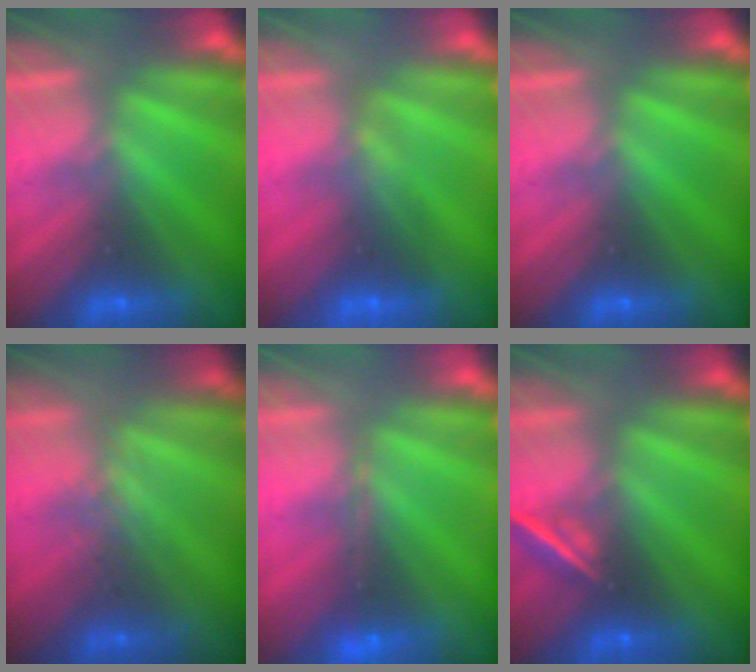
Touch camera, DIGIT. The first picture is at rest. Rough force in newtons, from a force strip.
{"total": 1.6}
{"total": 0.0}
{"total": 2.6}
{"total": 1.7}
{"total": 2.1}